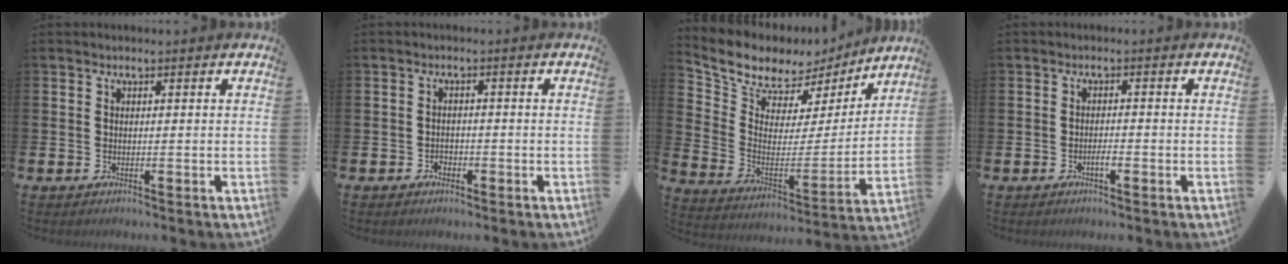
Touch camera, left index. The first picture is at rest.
{"total": 1.4, "force": [-0.8, 1.1, 0.3], "torque": [-0.007, 0.001, -0.018]}
{"total": 8.2, "force": [7.3, 3.7, 0.7], "torque": [-0.059, -0.059, 0.127]}
{"total": 1.4, "force": [-0.9, 0.3, 1.0], "torque": [-0.014, -0.003, -0.018]}